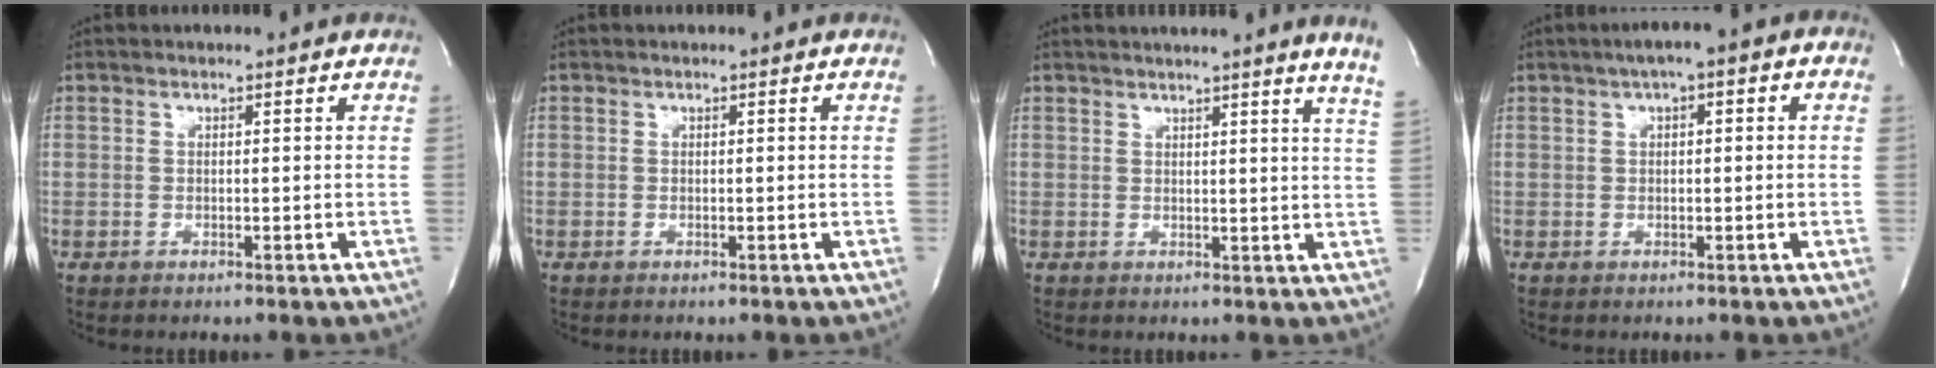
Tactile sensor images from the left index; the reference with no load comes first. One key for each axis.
{"total": 0.0}
{"total": 9.8, "fx": 8.4, "fy": -2.2, "fz": 4.7, "tx": -0.054, "ty": -0.040, "tz": 0.076}
{"total": 5.1, "fx": 1.9, "fy": 1.6, "fz": 4.5, "tx": -0.066, "ty": 0.026, "tz": 0.020}